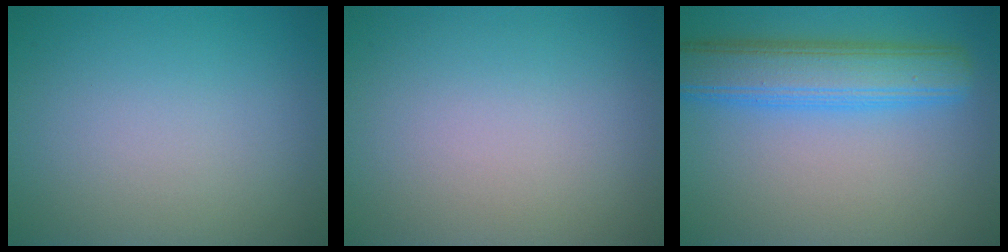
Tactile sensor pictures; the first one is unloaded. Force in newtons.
{"total": 0.0}
{"total": 6.5, "press": 6.5, "slide": 0.2}